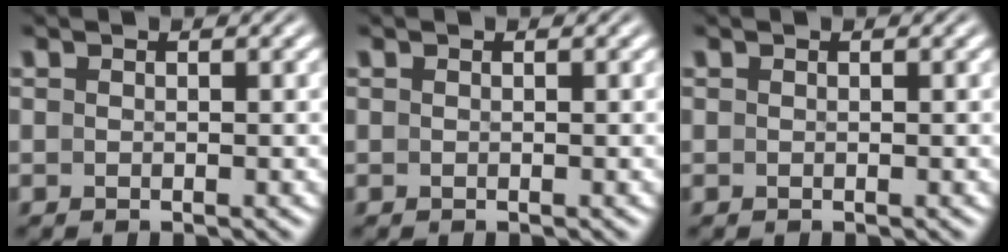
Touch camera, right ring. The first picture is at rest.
{"total": 0.0}
{"total": 0.0}